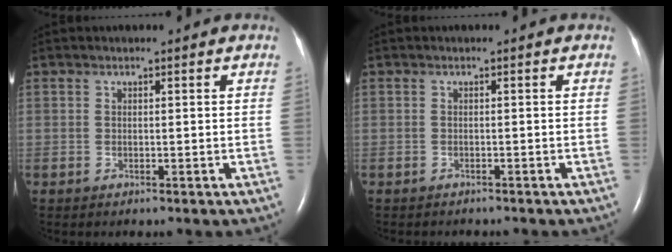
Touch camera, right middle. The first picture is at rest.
{"total": 2.1, "force": [-1.9, 0.6, 0.7], "torque": [-0.019, -0.004, -0.018]}